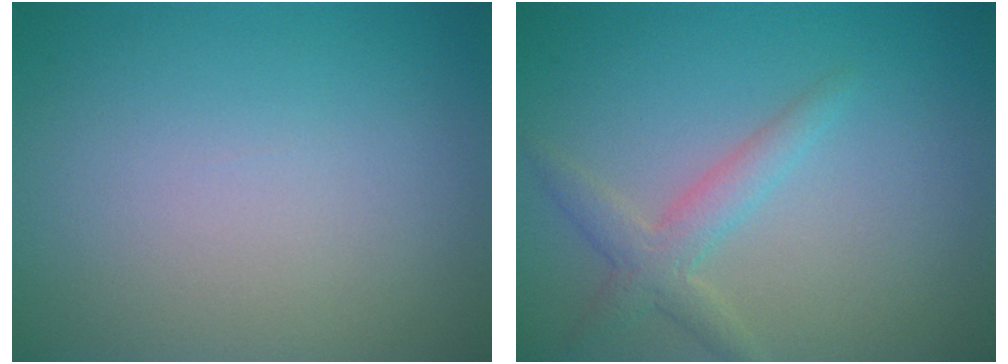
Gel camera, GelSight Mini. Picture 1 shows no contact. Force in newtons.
{"total": 2.5, "press": 2.5, "slide": 0.2}